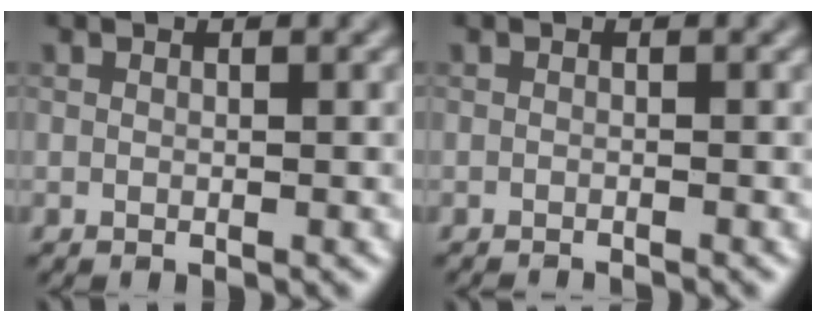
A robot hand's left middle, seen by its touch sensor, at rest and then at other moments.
{"total": 1.3, "force": [-1.2, 0.2, 0.5], "torque": [0.007, -0.003, -0.018]}